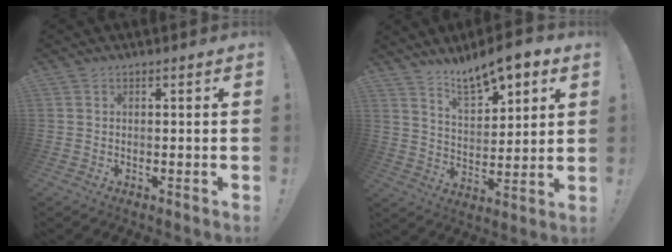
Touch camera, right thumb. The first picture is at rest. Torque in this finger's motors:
{"motor_torque": [0.05, 0.16, 0.49, 0.39, 0.03]}